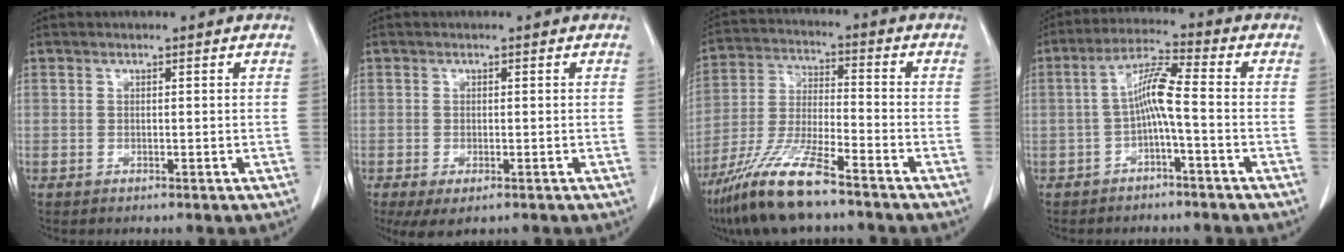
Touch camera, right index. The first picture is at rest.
{"total": 4.3, "force": [-2.7, 1.6, 3.0], "torque": [-0.048, -0.012, -0.040]}
{"total": 12.8, "force": [-9.3, 1.3, 8.7], "torque": [-0.182, -0.027, -0.174]}
{"total": 6.3, "force": [-1.1, 0.2, 6.2], "torque": [-0.120, 0.019, -0.022]}